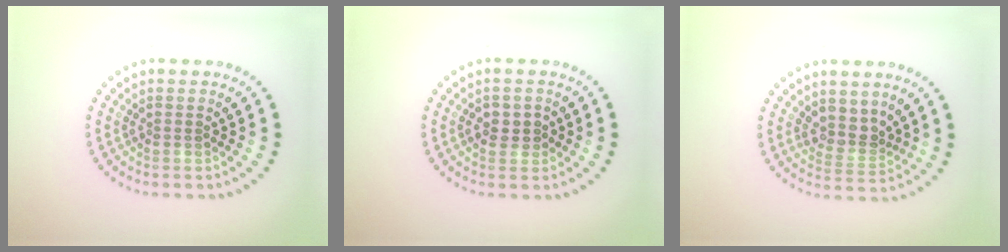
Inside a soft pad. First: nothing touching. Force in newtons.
{"total": 2.0, "press": 2.0, "slide": 0.4}
{"total": 2.6, "press": 2.0, "slide": 1.7}